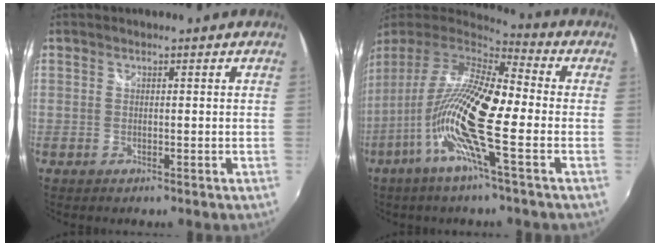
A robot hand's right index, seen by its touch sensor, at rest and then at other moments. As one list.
[{"total": 17.2, "force": [-4.8, 2.5, 16.3], "torque": [-0.298, -0.017, -0.105]}]